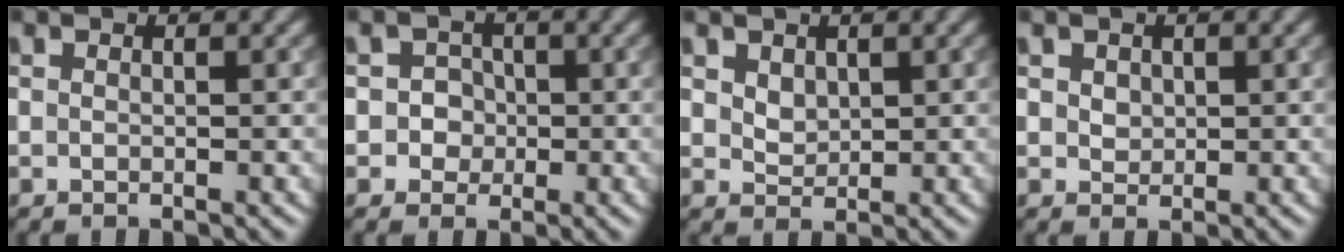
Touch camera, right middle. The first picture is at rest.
{"total": 2.4, "force": [-0.1, 2.3, 0.6], "torque": [0.016, 0.007, -0.011]}
{"total": 1.6, "force": [0.8, 1.1, 0.7], "torque": [-0.015, -0.003, 0.017]}
{"total": 1.2, "force": [0.4, 1.0, 0.5], "torque": [-0.008, 0.001, 0.009]}